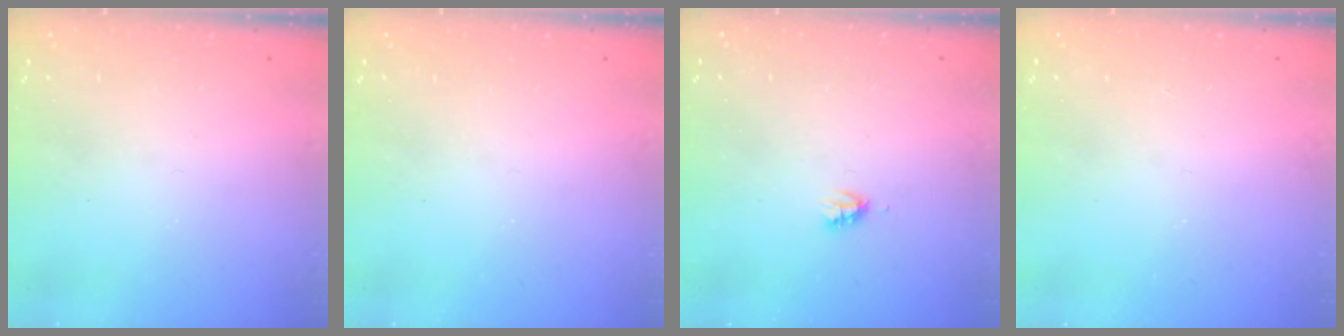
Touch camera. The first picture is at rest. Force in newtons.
{"total": 0.0}
{"total": 2.2, "press": 2.2, "slide": 0.3}
{"total": 1.7, "press": 1.7, "slide": 0.2}